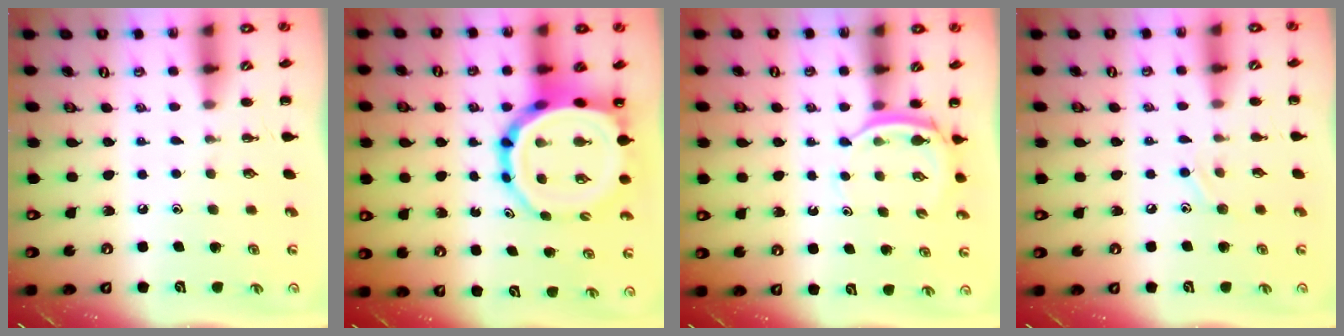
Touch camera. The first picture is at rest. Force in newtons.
{"total": 14.7, "press": 14.1, "slide": 4.0}
{"total": 4.0, "press": 3.8, "slide": 1.3}
{"total": 6.2, "press": 6.0, "slide": 1.7}